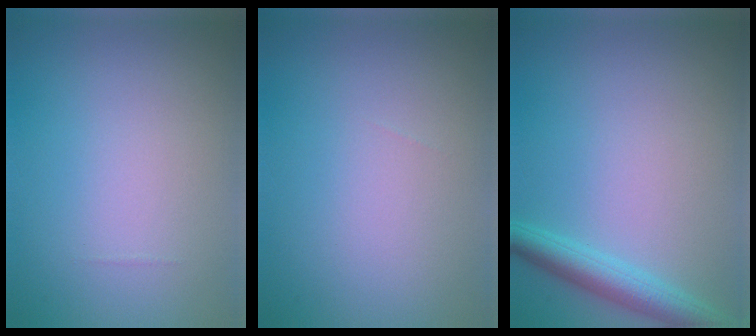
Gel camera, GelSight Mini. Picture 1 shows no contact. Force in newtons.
{"total": 0.0}
{"total": 3.2, "press": 3.2, "slide": 0.2}